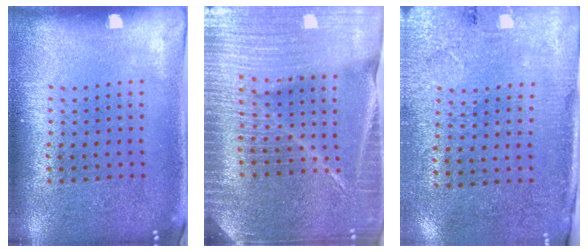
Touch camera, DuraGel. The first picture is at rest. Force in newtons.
{"total": 4.9, "press": 4.5, "slide": 2.1}
{"total": 2.7, "press": 2.4, "slide": 1.3}